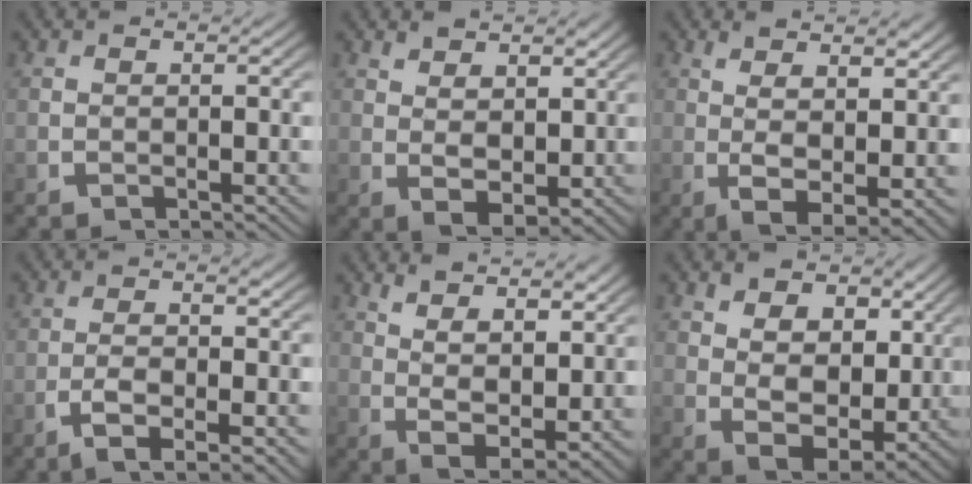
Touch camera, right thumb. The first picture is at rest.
{"total": 4.2, "force": [1.2, 2.9, 2.8], "torque": [-0.047, -0.019, 0.032]}
{"total": 5.8, "force": [-0.1, 3.0, 4.9], "torque": [-0.101, -0.031, 0.017]}
{"total": 4.7, "force": [-2.1, 1.7, 3.8], "torque": [-0.080, -0.012, -0.031]}
{"total": 5.6, "force": [1.2, 3.3, 4.4], "torque": [-0.088, -0.022, 0.035]}
{"total": 8.9, "force": [1.3, 6.5, 6.0], "torque": [-0.119, -0.044, 0.031]}